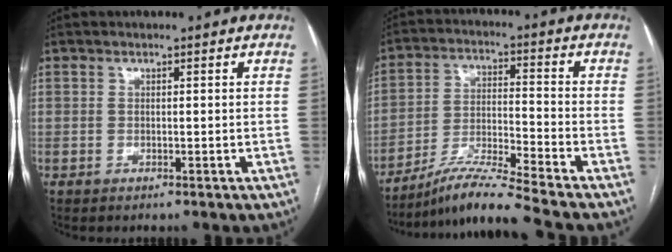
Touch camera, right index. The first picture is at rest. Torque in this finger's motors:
{"motor_torque": [-0.65, -0.60, 0.10, 0.01]}